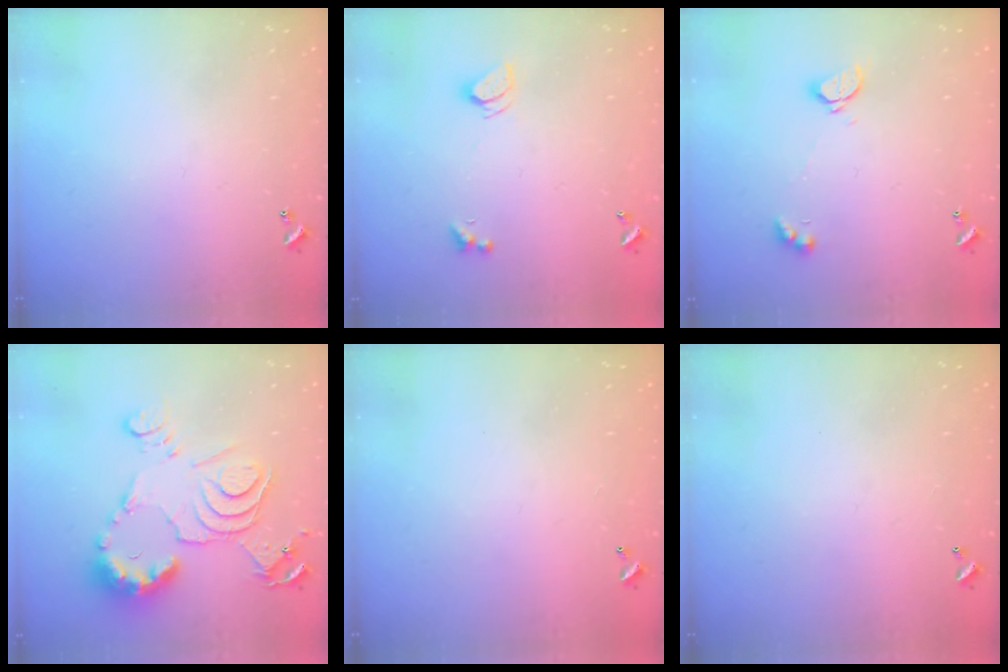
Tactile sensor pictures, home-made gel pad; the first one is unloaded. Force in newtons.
{"total": 2.5, "press": 2.4, "slide": 0.6}
{"total": 2.2, "press": 2.2, "slide": 0.2}
{"total": 15.2, "press": 15.1, "slide": 1.6}
{"total": 2.8, "press": 2.8, "slide": 0.1}
{"total": 2.9, "press": 2.9, "slide": 0.1}